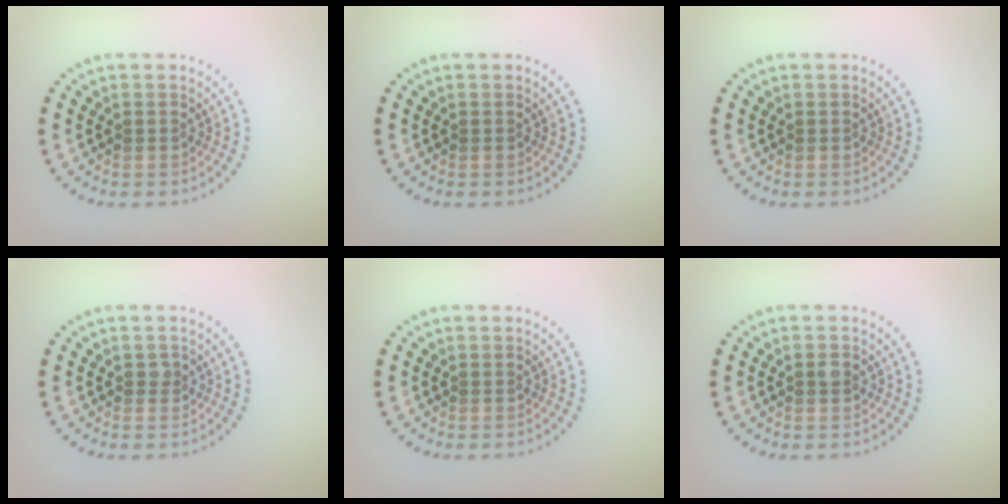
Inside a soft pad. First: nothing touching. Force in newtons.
{"total": 0.0}
{"total": 0.0}
{"total": 0.7, "press": 0.6, "slide": 0.3}
{"total": 0.0}
{"total": 0.9, "press": 0.9, "slide": 0.0}